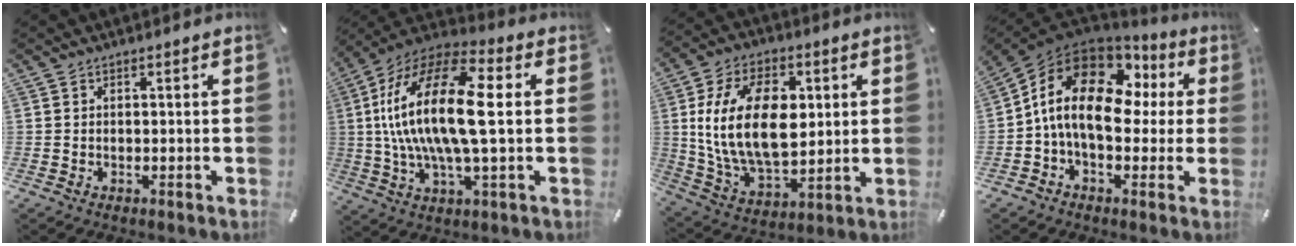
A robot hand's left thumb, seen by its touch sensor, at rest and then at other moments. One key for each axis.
{"total": 21.1, "fx": 1.5, "fy": 8.2, "fz": 19.4, "tx": -0.412, "ty": -0.006, "tz": 0.014}
{"total": 19.9, "fx": 2.6, "fy": 12.7, "fz": 15.0, "tx": -0.302, "ty": 0.005, "tz": 0.045}
{"total": 16.6, "fx": 2.2, "fy": 10.5, "fz": 12.7, "tx": -0.252, "ty": 0.003, "tz": 0.033}